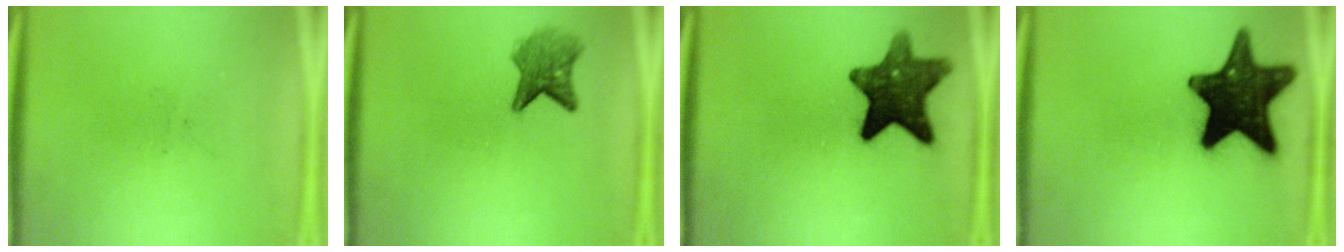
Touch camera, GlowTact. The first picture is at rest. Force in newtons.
{"total": 4.2}
{"total": 12.1}
{"total": 18.2}